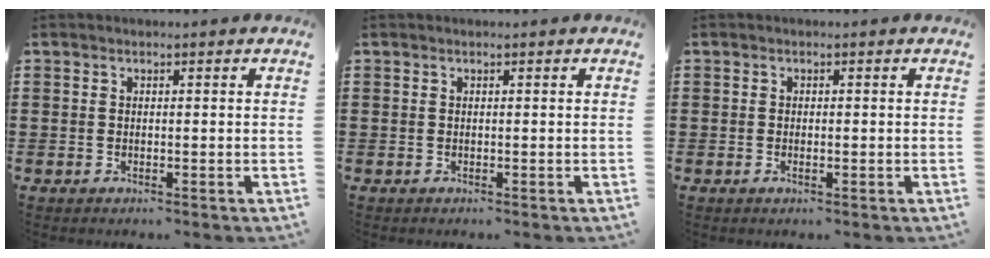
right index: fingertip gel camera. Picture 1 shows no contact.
{"total": 0.0}
{"total": 0.9, "force": [-0.1, 0.4, 0.8], "torque": [-0.015, 0.000, -0.002]}